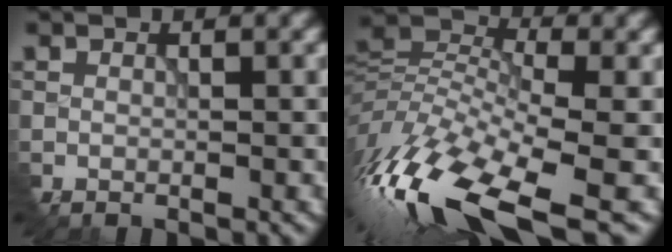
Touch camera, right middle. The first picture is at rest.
{"total": 13.9, "force": [-7.2, 6.2, 10.1], "torque": [-0.241, -0.003, -0.126]}